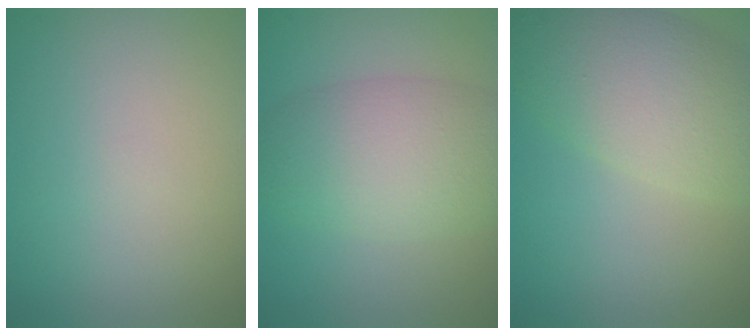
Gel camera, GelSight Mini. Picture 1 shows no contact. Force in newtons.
{"total": 6.3, "press": 6.3, "slide": 0.3}
{"total": 7.3, "press": 7.3, "slide": 0.3}